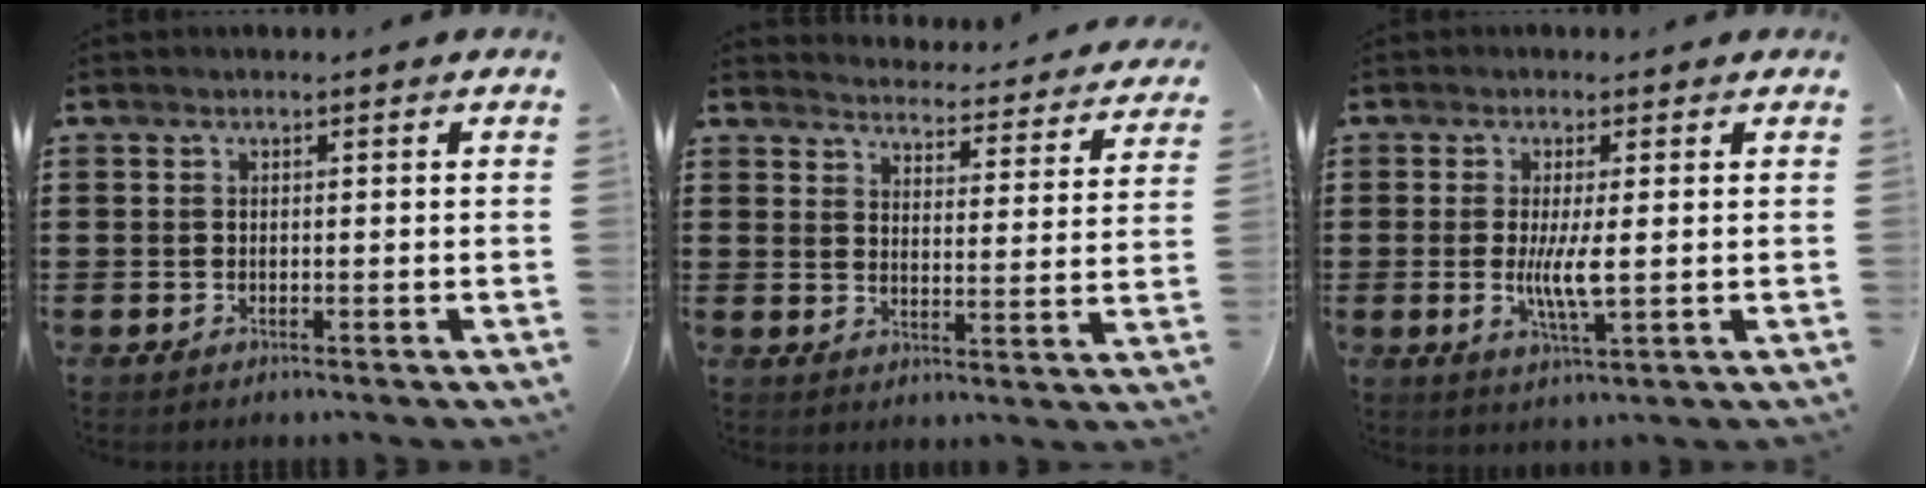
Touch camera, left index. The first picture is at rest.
{"total": 3.7, "force": [3.7, -0.3, 0.1], "torque": [-0.017, -0.038, 0.057]}
{"total": 5.3, "force": [0.0, 0.8, 5.3], "torque": [-0.109, -0.009, -0.006]}